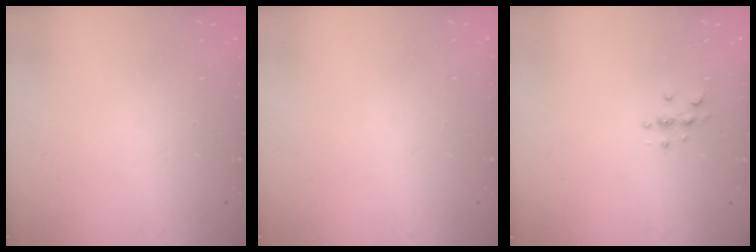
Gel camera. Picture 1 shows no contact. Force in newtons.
{"total": 0.0}
{"total": 3.0, "press": 3.0, "slide": 0.3}